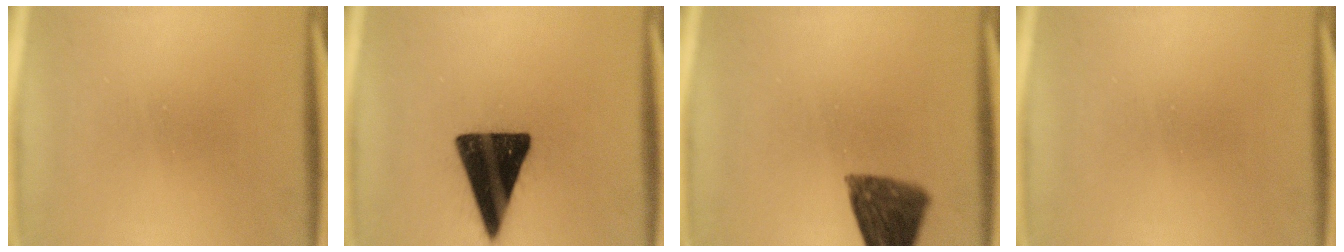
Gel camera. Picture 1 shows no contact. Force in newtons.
{"total": 18.3}
{"total": 11.4}
{"total": 0.0}